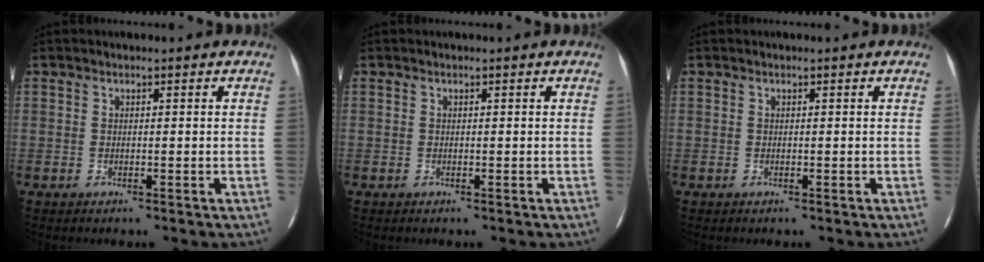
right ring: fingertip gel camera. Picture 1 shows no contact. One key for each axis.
{"total": 0.0}
{"total": 0.0}